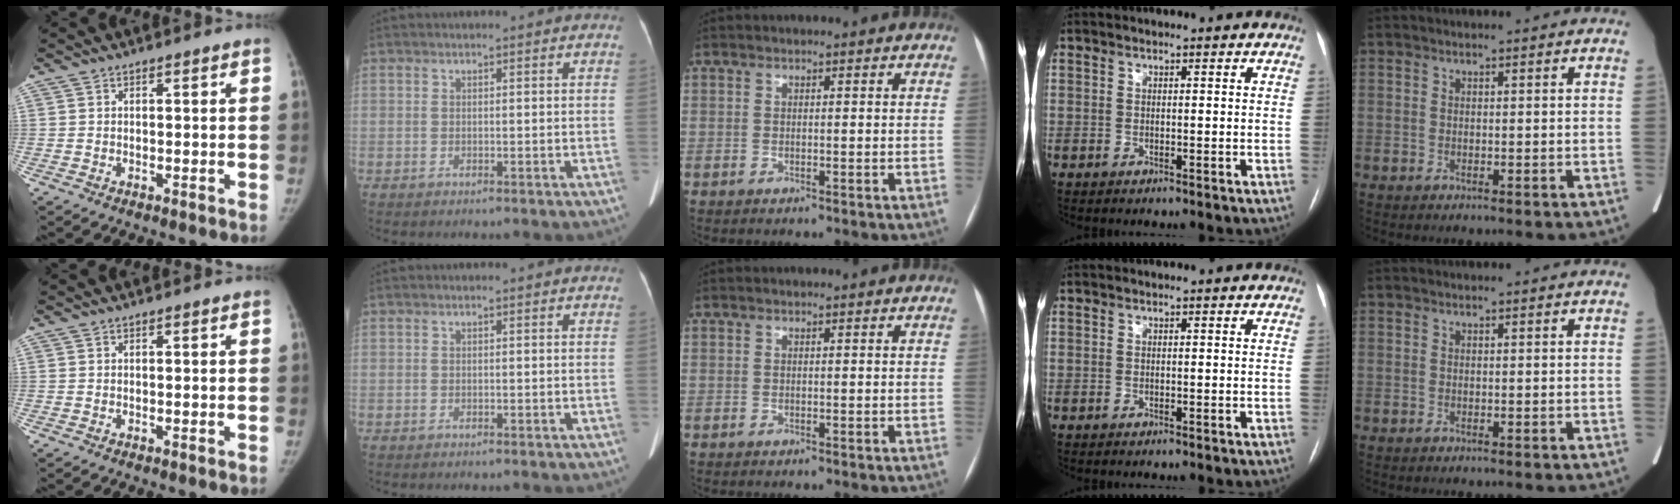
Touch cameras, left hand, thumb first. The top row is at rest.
{}